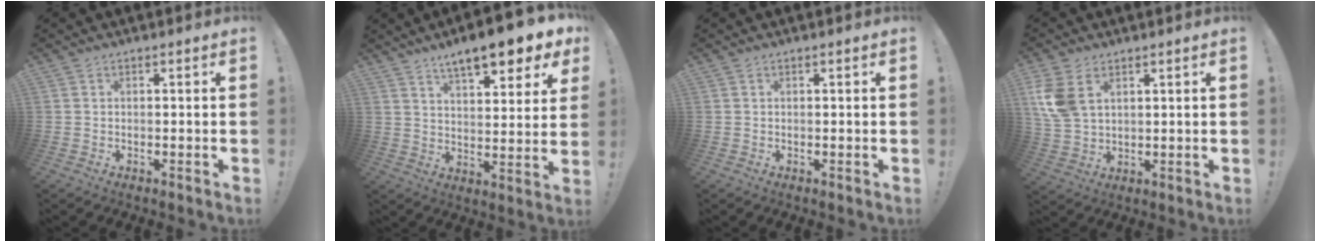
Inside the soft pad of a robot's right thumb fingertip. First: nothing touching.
{"total": 11.6, "force": [8.5, 2.5, 7.5], "torque": [-0.114, -0.058, 0.139]}
{"total": 0.0}
{"total": 9.1, "force": [3.8, 5.8, 5.8], "torque": [-0.120, -0.011, 0.074]}